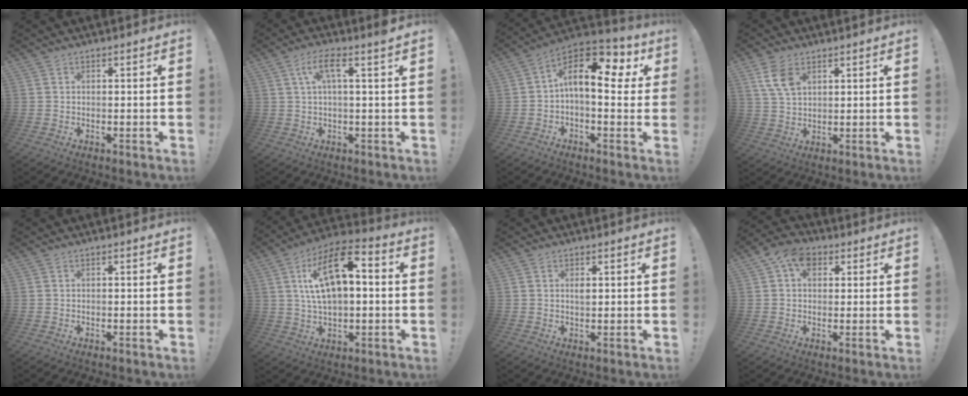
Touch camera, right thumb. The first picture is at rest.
{"total": 7.3, "force": [2.5, 0.9, 6.8], "torque": [-0.124, -0.003, 0.040]}
{"total": 14.3, "force": [3.8, 6.3, 12.2], "torque": [-0.193, -0.017, 0.059]}
{"total": 7.3, "force": [3.6, 4.2, 4.8], "torque": [-0.089, -0.011, 0.069]}
{"total": 0.0}
{"total": 16.4, "force": [3.8, 7.9, 13.9], "torque": [-0.233, -0.002, 0.063]}
{"total": 1.7, "force": [0.5, 0.8, 1.4], "torque": [-0.014, -0.002, 0.004]}
{"total": 7.9, "force": [3.1, 5.6, 4.6], "torque": [-0.082, 0.004, 0.061]}